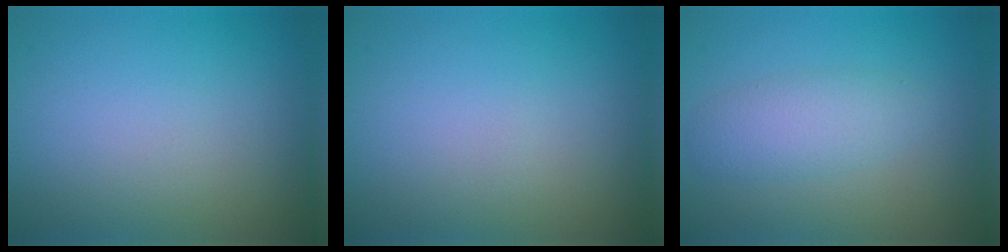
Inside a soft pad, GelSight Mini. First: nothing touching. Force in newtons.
{"total": 0.0}
{"total": 2.9, "press": 2.9, "slide": 0.1}